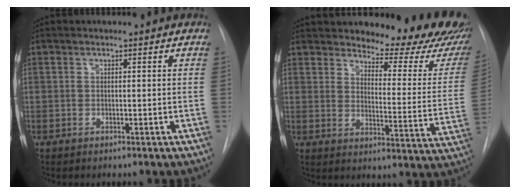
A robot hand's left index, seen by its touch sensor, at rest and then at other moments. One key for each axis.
{"total": 19.5, "fx": 17.5, "fy": 4.1, "fz": 7.7, "tx": -0.089, "ty": -0.084, "tz": 0.201}